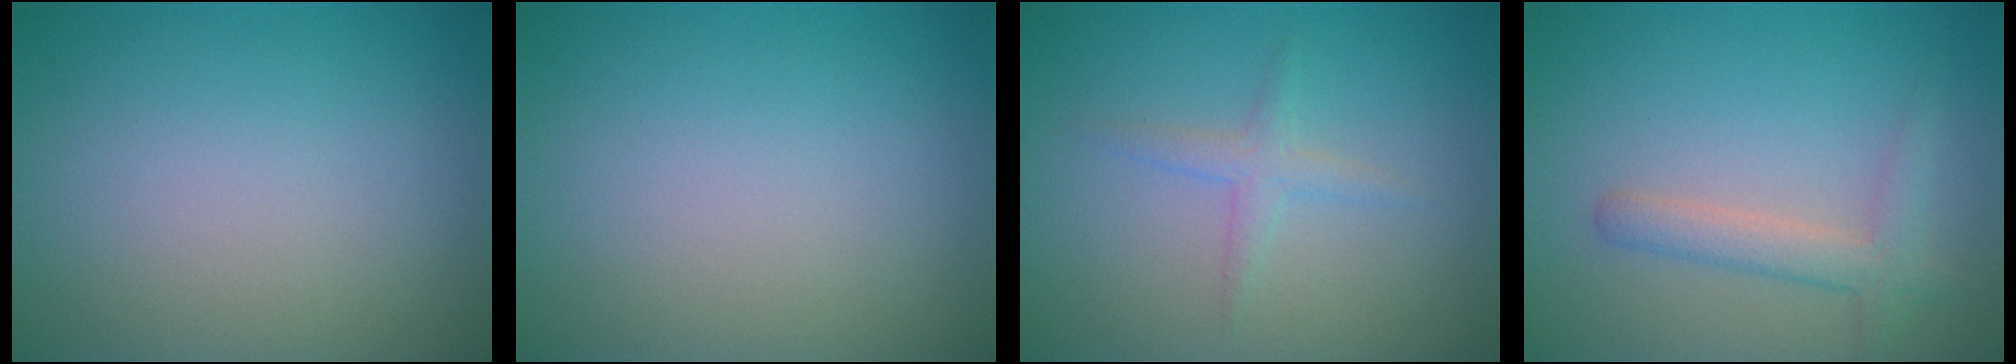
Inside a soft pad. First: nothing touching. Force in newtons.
{"total": 0.0}
{"total": 1.7, "press": 1.7, "slide": 0.1}
{"total": 2.6, "press": 2.6, "slide": 0.2}